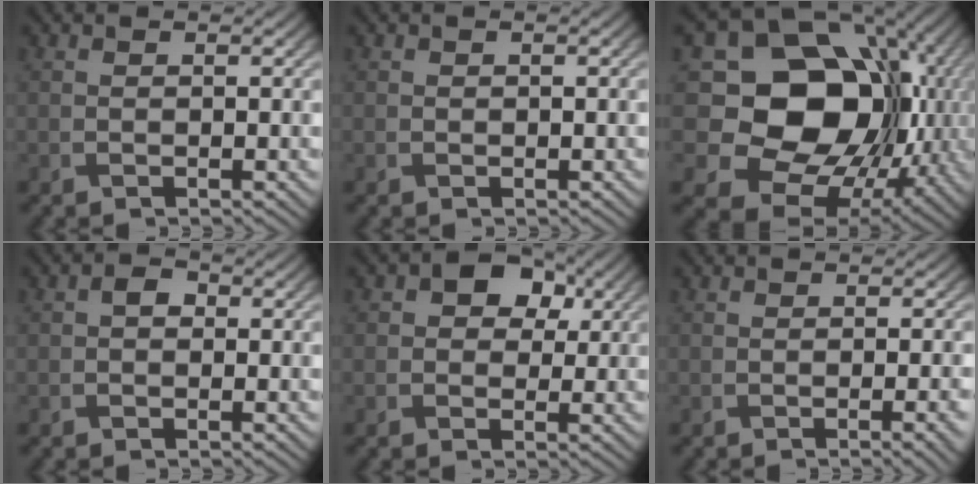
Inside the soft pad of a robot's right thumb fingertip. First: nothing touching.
{"total": 0.5, "force": [0.0, 0.5, 0.0], "torque": [0.001, -0.004, -0.001]}
{"total": 20.2, "force": [0.9, 16.5, 11.7], "torque": [-0.228, -0.049, 0.047]}
{"total": 1.6, "force": [-0.1, 1.3, 0.9], "torque": [-0.016, 0.001, -0.009]}
{"total": 6.2, "force": [1.9, 4.8, 3.3], "torque": [-0.048, 0.015, 0.004]}
{"total": 2.7, "force": [-0.7, 0.6, 2.5], "torque": [-0.030, 0.003, -0.015]}